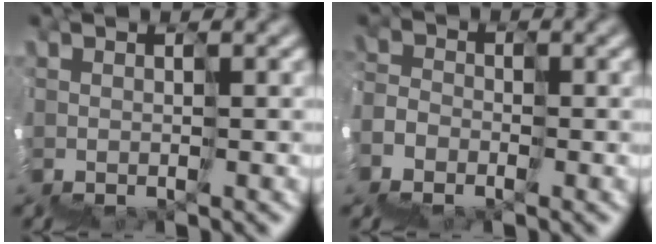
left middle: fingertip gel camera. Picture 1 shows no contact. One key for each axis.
{"total": 5.5, "fx": -4.8, "fy": 2.3, "fz": -1.4, "tx": 0.033, "ty": -0.008, "tz": -0.068}